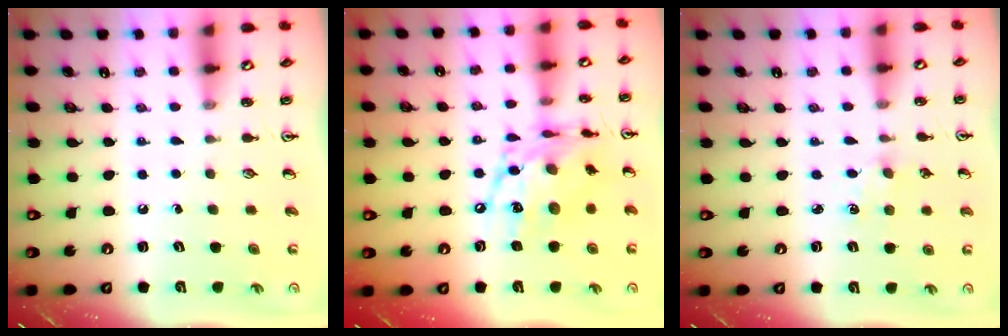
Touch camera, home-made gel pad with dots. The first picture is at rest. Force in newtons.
{"total": 14.4, "press": 14.4, "slide": 1.1}
{"total": 2.0, "press": 2.0, "slide": 0.3}